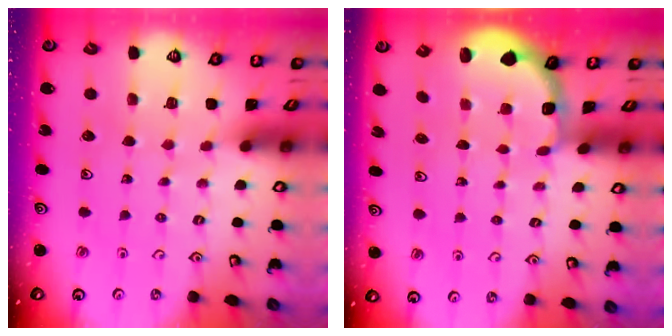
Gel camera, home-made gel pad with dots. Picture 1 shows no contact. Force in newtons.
{"total": 1.9, "press": 1.8, "slide": 0.7}